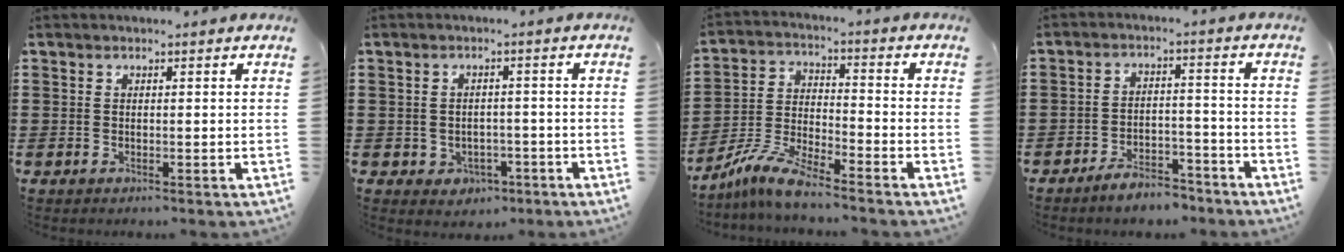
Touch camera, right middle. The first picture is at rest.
{"total": 2.0, "force": [-1.1, 1.6, 0.4], "torque": [-0.016, 0.002, -0.027]}
{"total": 7.6, "force": [-6.7, 0.6, 3.5], "torque": [-0.095, -0.006, -0.137]}
{"total": 5.1, "force": [-4.9, 1.0, 1.1], "torque": [-0.023, 0.010, -0.098]}